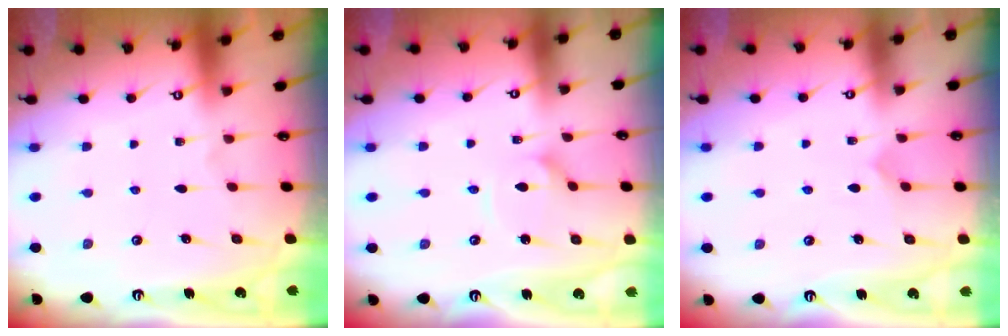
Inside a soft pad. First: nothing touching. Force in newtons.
{"total": 2.6, "press": 2.5, "slide": 0.3}
{"total": 2.5, "press": 2.5, "slide": 0.2}